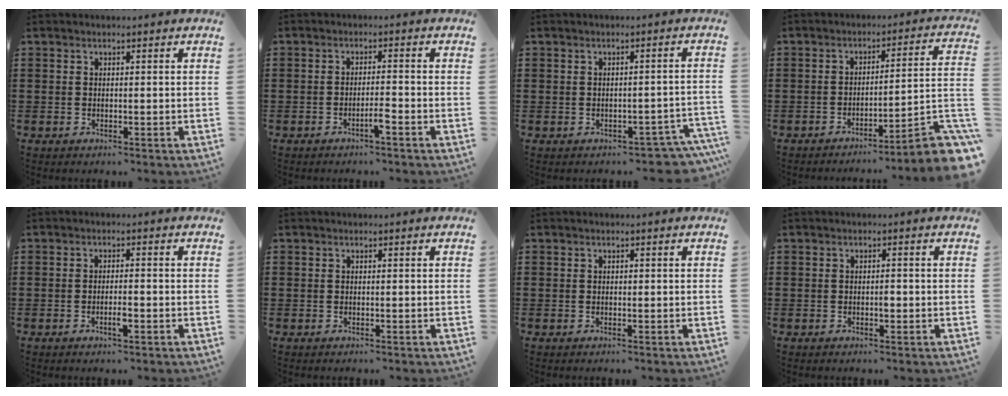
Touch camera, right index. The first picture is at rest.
{"total": 2.5, "force": [-1.6, 0.0, 1.9], "torque": [-0.034, 0.000, -0.029]}
{"total": 2.7, "force": [-2.6, 0.7, 0.4], "torque": [-0.012, 0.000, -0.054]}
{"total": 6.3, "force": [-4.4, 0.0, 4.4], "torque": [-0.062, -0.023, -0.089]}
{"total": 2.2, "force": [-1.0, 0.4, 2.0], "torque": [-0.035, 0.000, -0.017]}
{"total": 0.0}
{"total": 0.0}
{"total": 1.3, "force": [-0.3, 0.4, 1.2], "torque": [-0.021, -0.002, -0.005]}